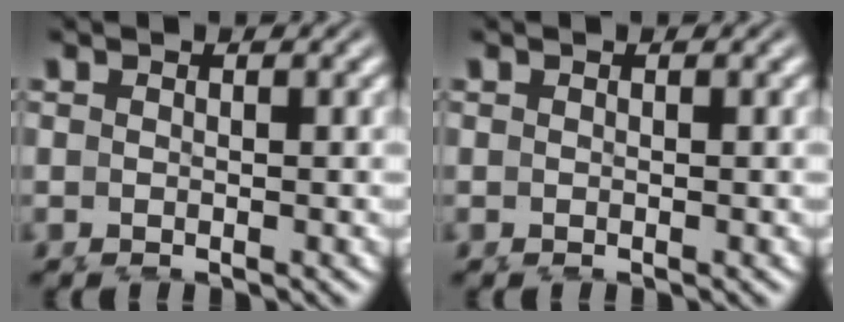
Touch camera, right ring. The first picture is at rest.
{"total": 0.0}